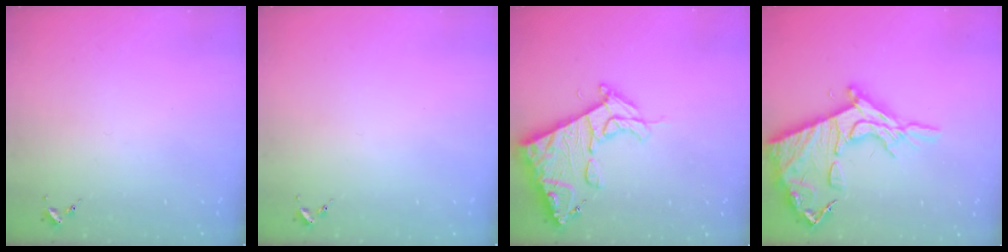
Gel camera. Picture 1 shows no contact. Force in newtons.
{"total": 0.0}
{"total": 15.7, "press": 15.6, "slide": 1.7}
{"total": 19.4, "press": 19.4, "slide": 1.4}